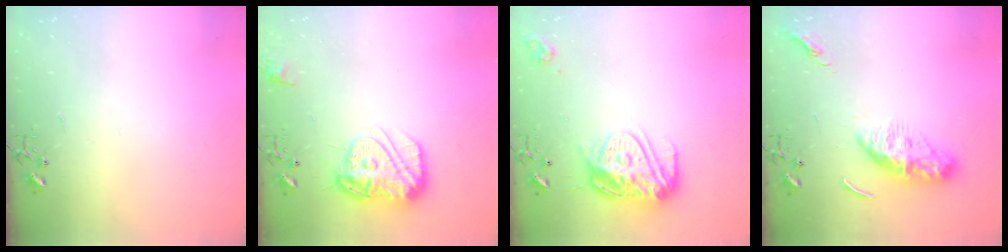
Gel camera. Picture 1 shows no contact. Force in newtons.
{"total": 15.6, "press": 15.5, "slide": 1.6}
{"total": 19.1, "press": 19.1, "slide": 1.5}
{"total": 11.4, "press": 11.3, "slide": 0.9}